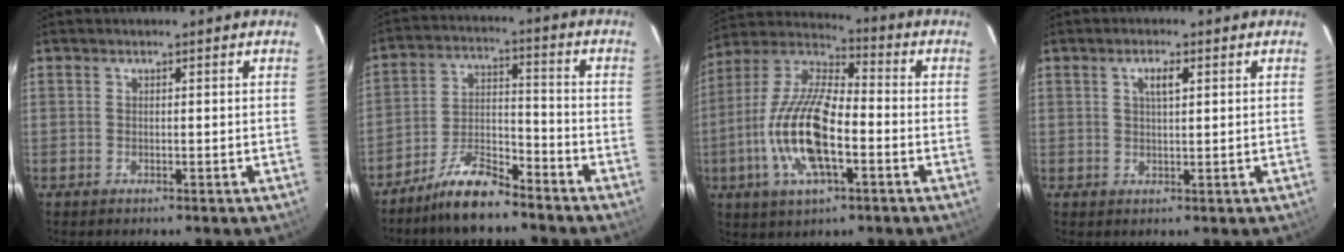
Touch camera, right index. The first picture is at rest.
{"total": 9.8, "force": [-8.3, 2.2, 4.9], "torque": [-0.108, 0.017, -0.156]}
{"total": 17.3, "force": [-4.7, 6.6, 15.4], "torque": [-0.318, -0.005, -0.094]}
{"total": 2.8, "force": [1.1, 0.9, 2.4], "torque": [-0.043, 0.005, 0.019]}